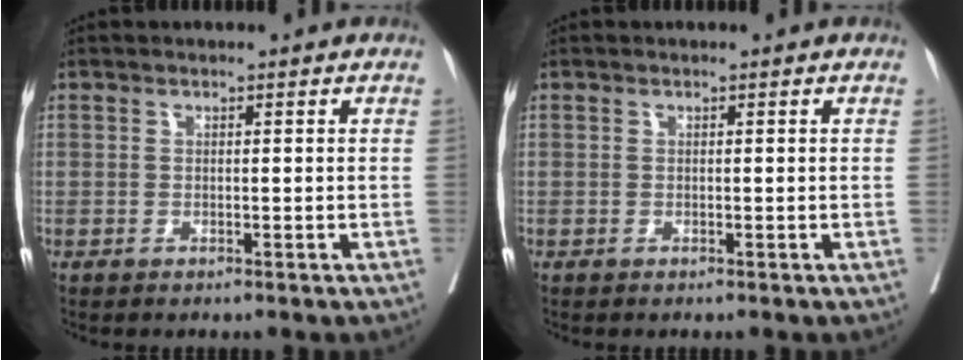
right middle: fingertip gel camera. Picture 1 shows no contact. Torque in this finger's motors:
{"motor_torque": [0.05, -0.02, 0.03, 0.00]}